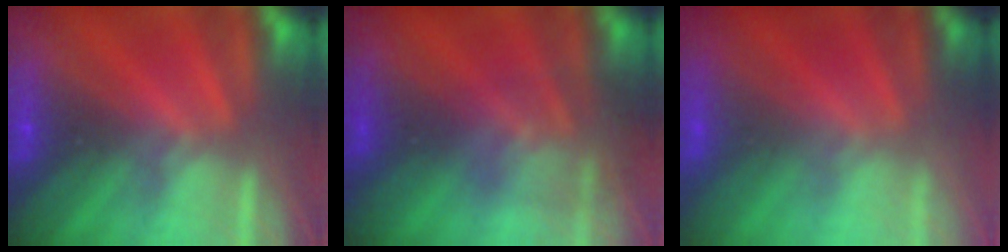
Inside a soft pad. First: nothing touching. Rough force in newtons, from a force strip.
{"total": 1.5}
{"total": 2.9}